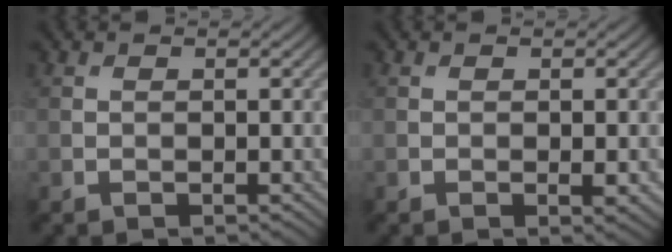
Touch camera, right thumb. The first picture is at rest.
{"total": 1.1, "force": [-0.3, 0.4, 1.1], "torque": [-0.018, -0.006, -0.003]}